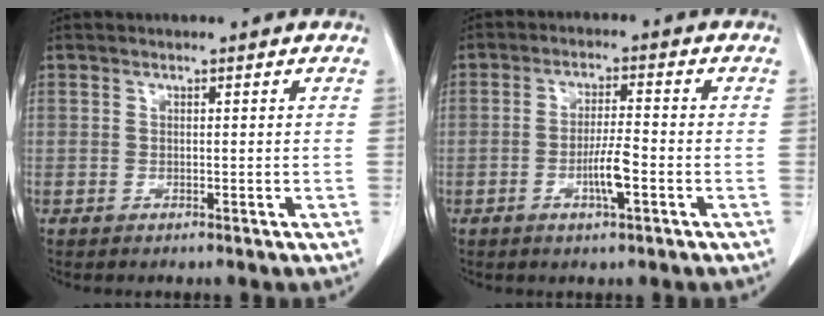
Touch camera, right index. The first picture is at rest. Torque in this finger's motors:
{"motor_torque": [1.15, -0.10, 0.35, 0.11]}